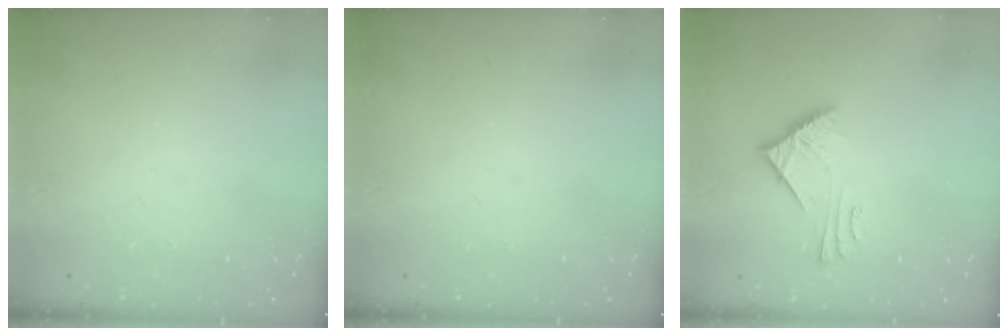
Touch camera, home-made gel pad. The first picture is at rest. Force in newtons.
{"total": 0.0}
{"total": 7.0, "press": 7.0, "slide": 0.5}